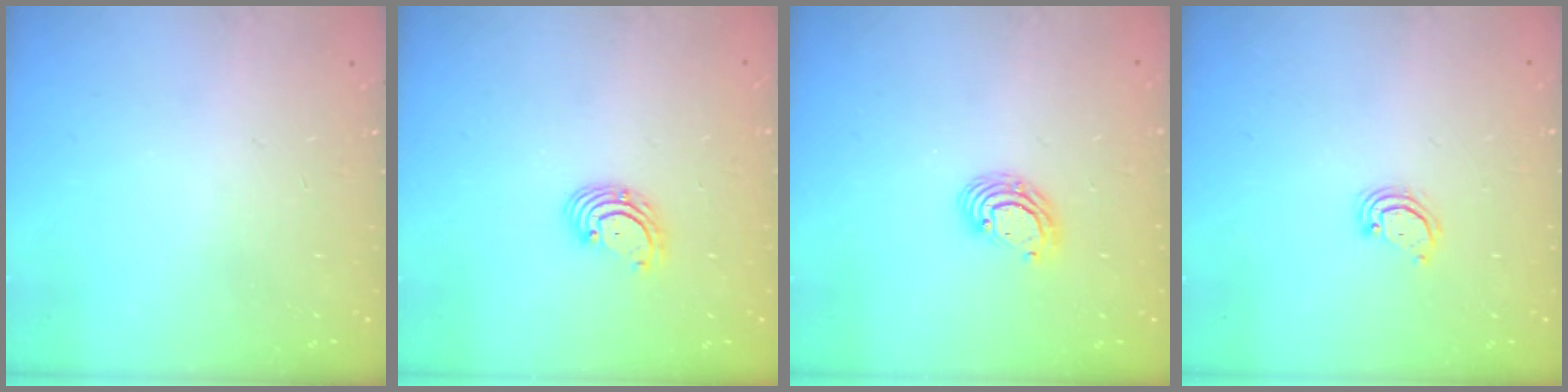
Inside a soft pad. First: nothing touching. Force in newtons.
{"total": 2.9, "press": 2.9, "slide": 0.1}
{"total": 5.6, "press": 5.6, "slide": 0.2}
{"total": 2.8, "press": 2.8, "slide": 0.2}